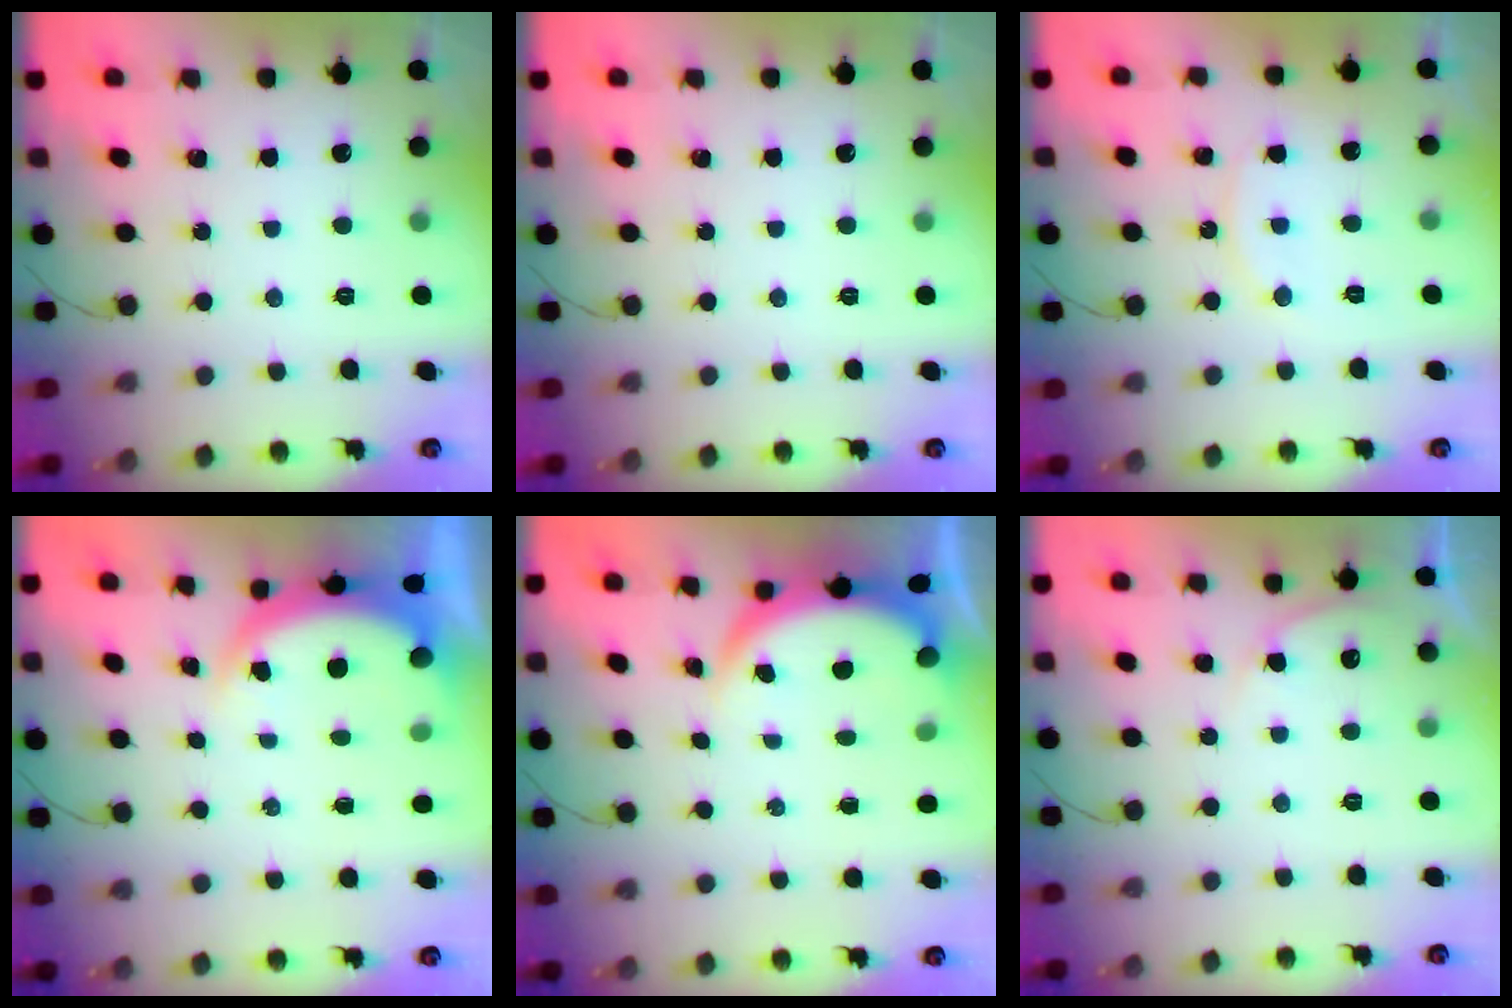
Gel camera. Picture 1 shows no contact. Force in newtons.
{"total": 0.0}
{"total": 7.7, "press": 7.7, "slide": 0.2}
{"total": 4.7, "press": 4.6, "slide": 0.8}
{"total": 3.8, "press": 3.8, "slide": 0.5}
{"total": 5.0, "press": 4.6, "slide": 1.8}